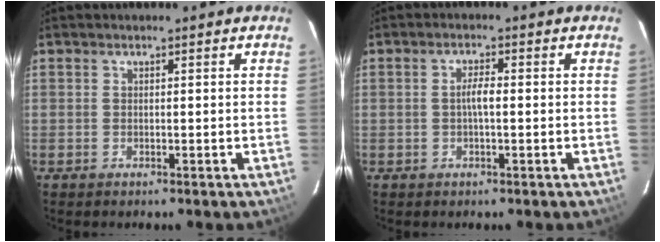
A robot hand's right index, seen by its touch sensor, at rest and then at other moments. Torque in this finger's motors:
{"motor_torque": [0.24, 0.09, 0.27, 0.07]}